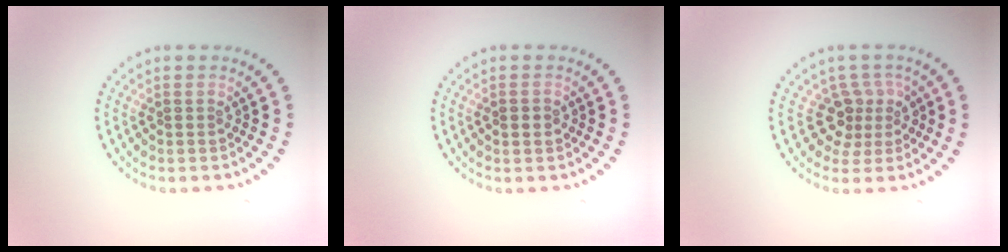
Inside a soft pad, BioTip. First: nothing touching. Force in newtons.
{"total": 1.7, "press": 1.7, "slide": 0.0}
{"total": 3.0, "press": 2.2, "slide": 2.0}